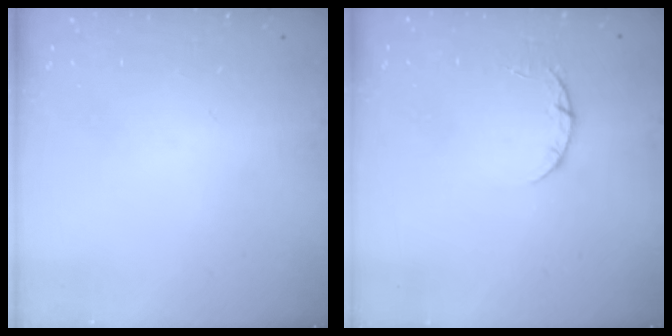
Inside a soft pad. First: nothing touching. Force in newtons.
{"total": 2.3, "press": 2.3, "slide": 0.3}